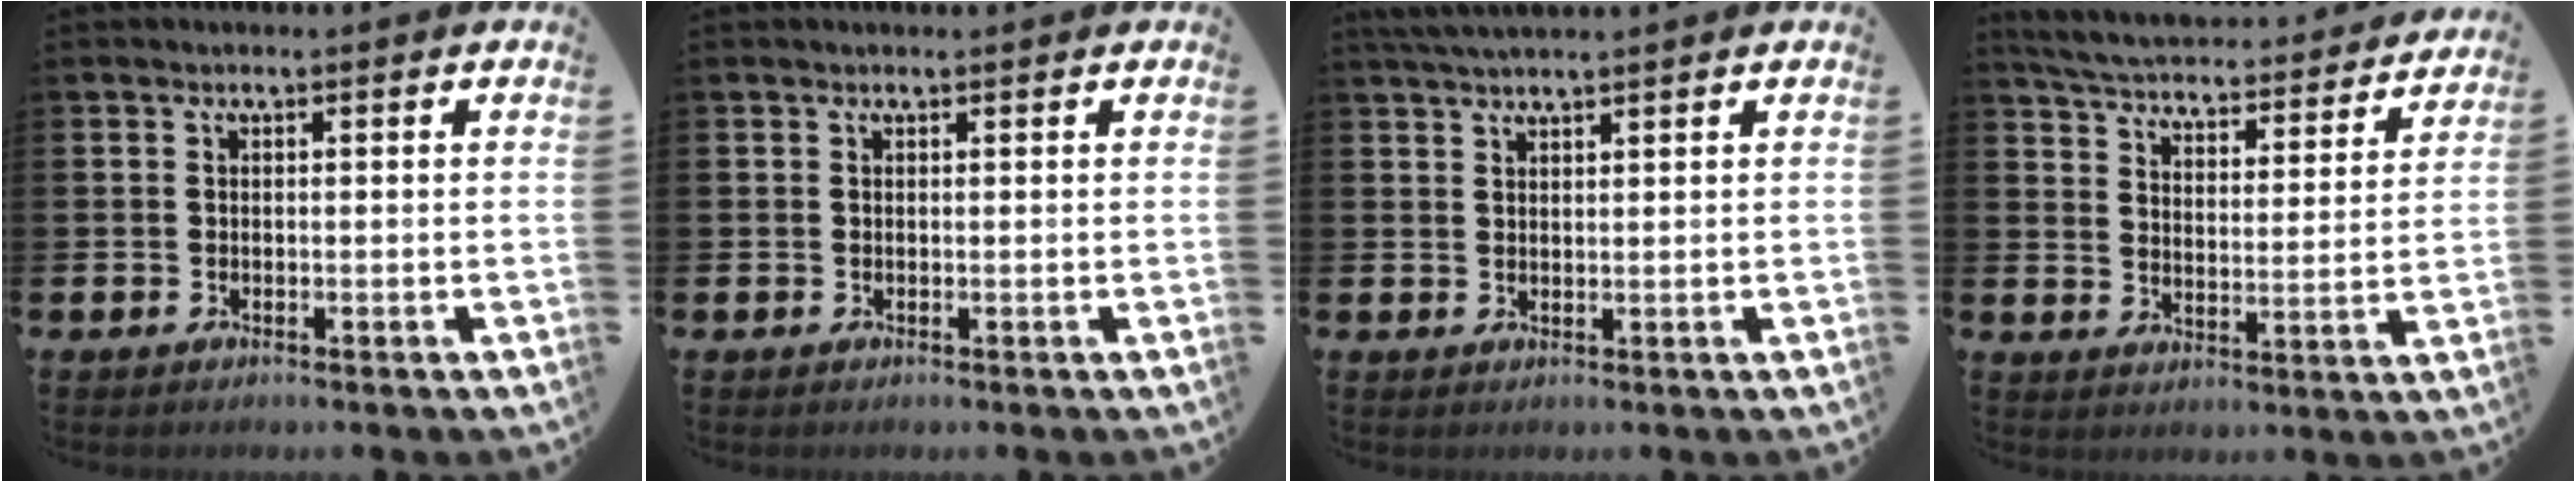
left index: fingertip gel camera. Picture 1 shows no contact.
{"total": 0.0}
{"total": 2.8, "force": [2.6, 0.0, 0.9], "torque": [-0.025, -0.001, 0.049]}
{"total": 4.8, "force": [4.6, 0.7, 1.0], "torque": [-0.042, -0.044, 0.074]}